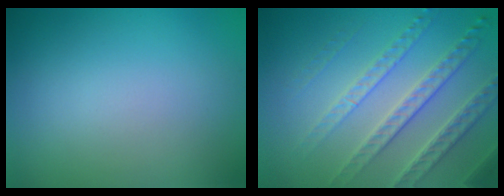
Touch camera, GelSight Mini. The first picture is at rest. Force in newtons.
{"total": 4.7, "press": 4.0, "slide": 2.5}